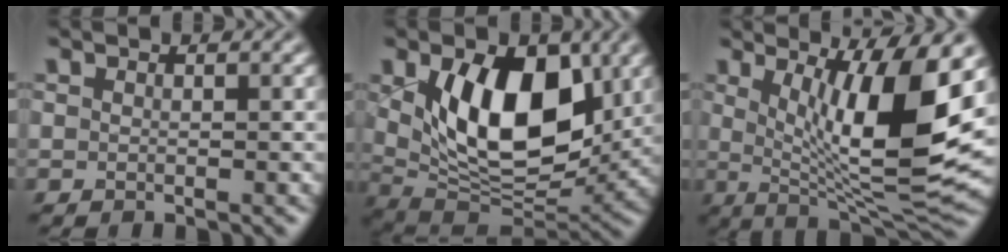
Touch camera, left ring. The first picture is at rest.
{"total": 11.0, "force": [2.3, 6.2, 8.8], "torque": [-0.140, -0.011, 0.039]}
{"total": 11.7, "force": [2.0, 2.9, 11.2], "torque": [-0.167, -0.011, 0.040]}